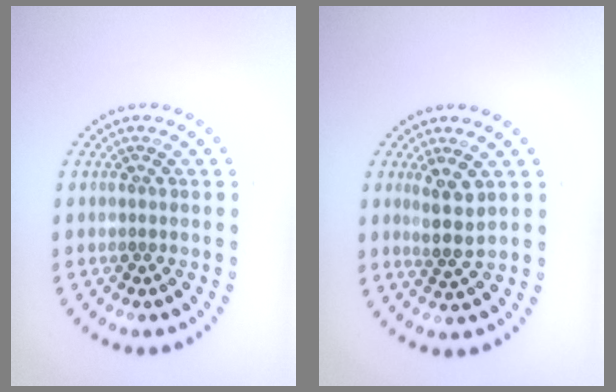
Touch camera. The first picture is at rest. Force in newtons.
{"total": 2.6, "press": 2.2, "slide": 1.4}